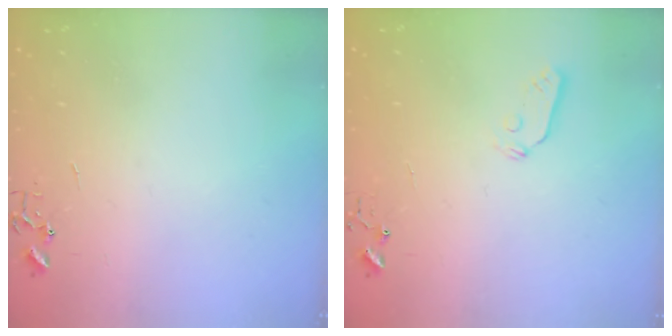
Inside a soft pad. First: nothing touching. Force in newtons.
{"total": 3.6, "press": 3.6, "slide": 0.5}